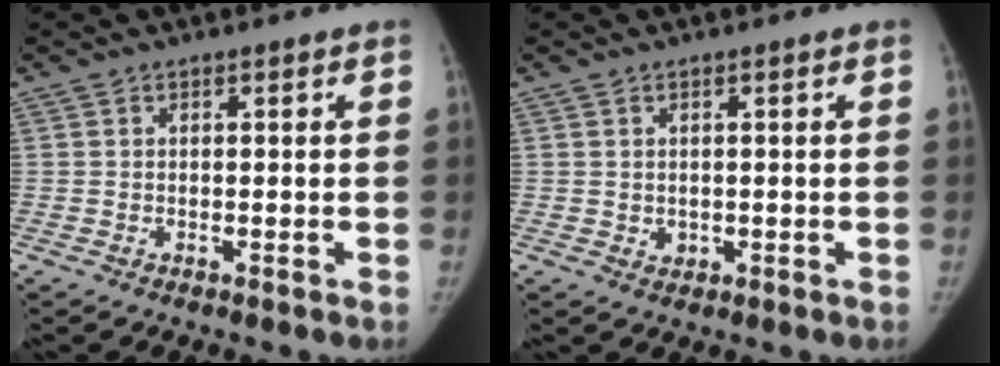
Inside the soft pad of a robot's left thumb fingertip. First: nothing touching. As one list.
[{"total": 1.4, "force": [0.2, 1.2, 0.6], "torque": [-0.007, -0.003, 0.009]}]